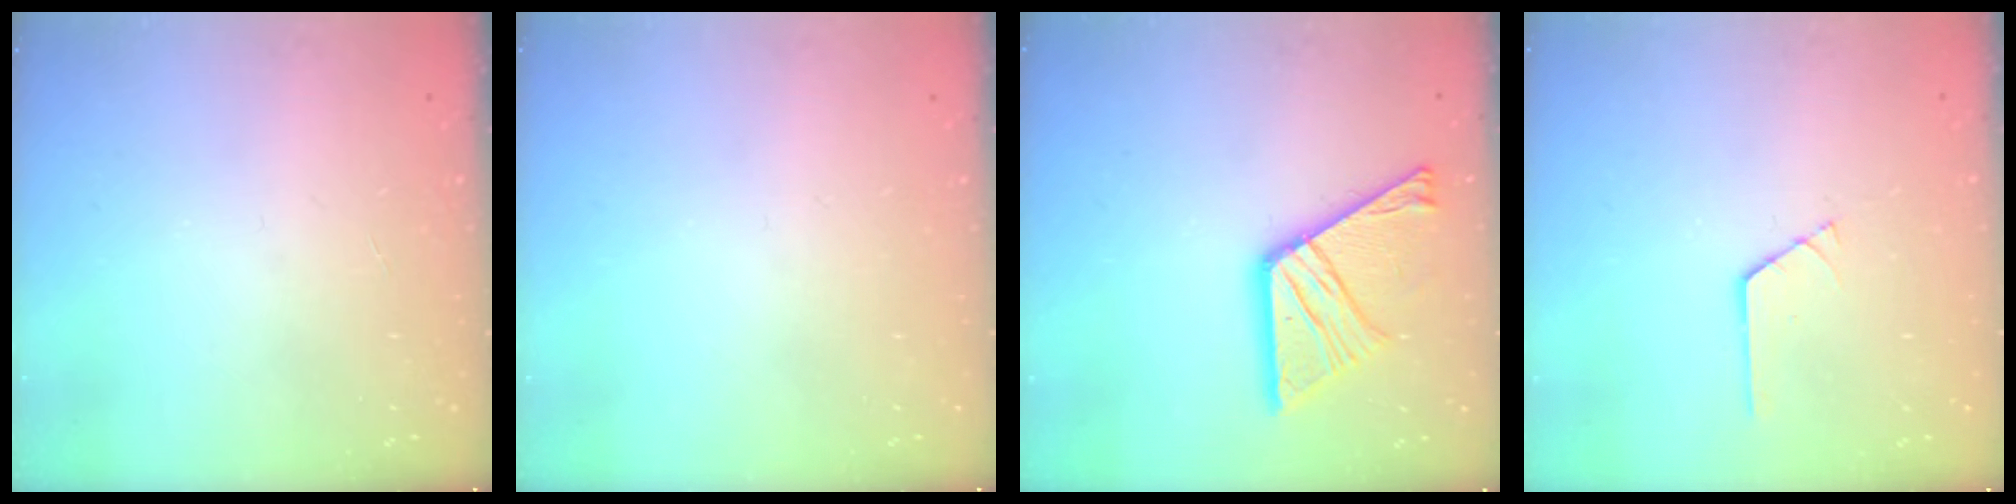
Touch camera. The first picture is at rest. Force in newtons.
{"total": 0.0}
{"total": 16.5, "press": 16.4, "slide": 1.8}
{"total": 1.0, "press": 1.0, "slide": 0.1}